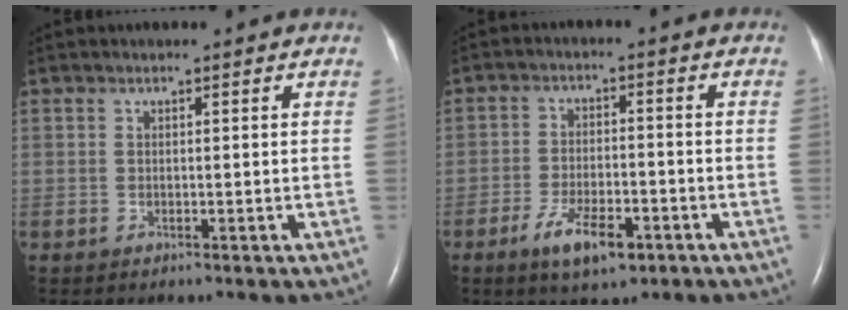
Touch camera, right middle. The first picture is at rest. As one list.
[{"total": 7.2, "force": [-4.1, 2.5, 5.3], "torque": [-0.102, -0.005, -0.065]}]